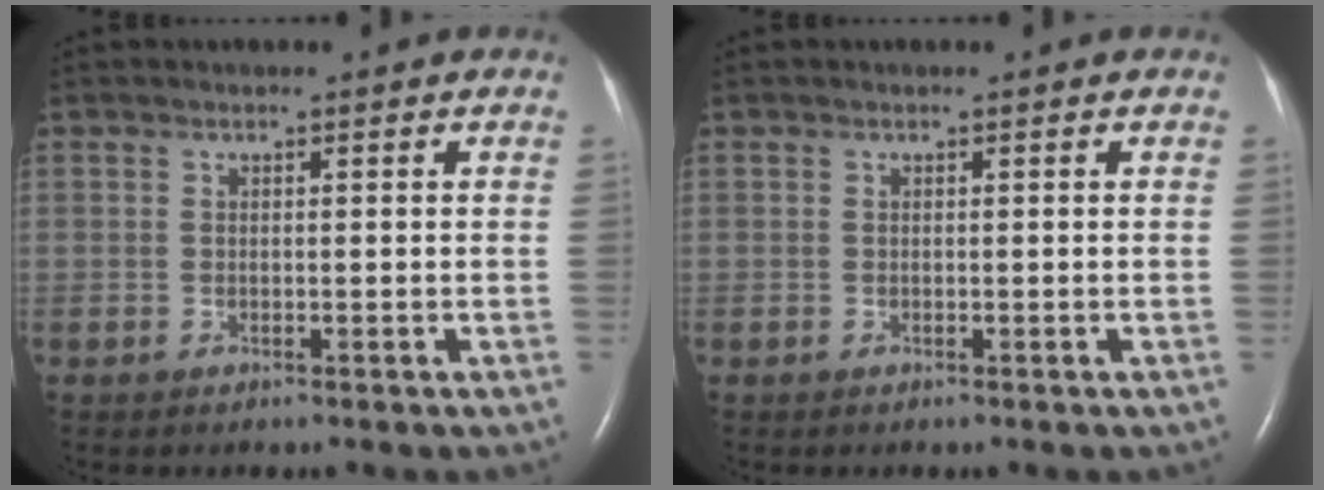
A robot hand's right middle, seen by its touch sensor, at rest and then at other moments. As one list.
[{"total": 0.0}]